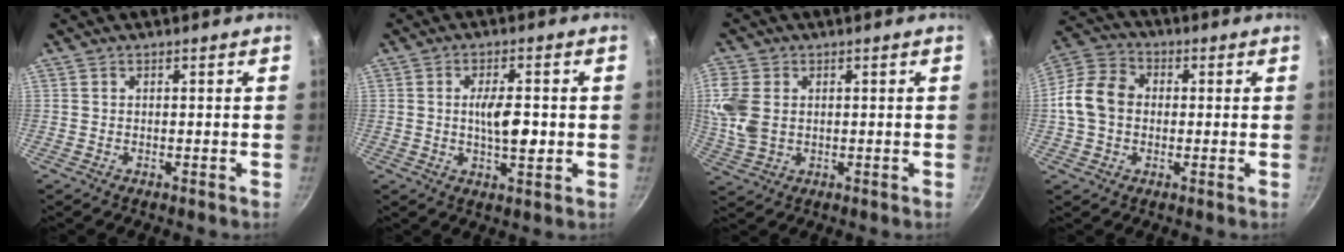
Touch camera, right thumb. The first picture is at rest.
{"total": 7.0, "force": [-0.2, 2.6, 6.5], "torque": [-0.097, 0.000, -0.004]}
{"total": 8.1, "force": [1.0, 5.9, 5.4], "torque": [-0.115, -0.003, 0.021]}
{"total": 10.8, "force": [-0.1, 8.5, 6.6], "torque": [-0.102, 0.023, -0.020]}